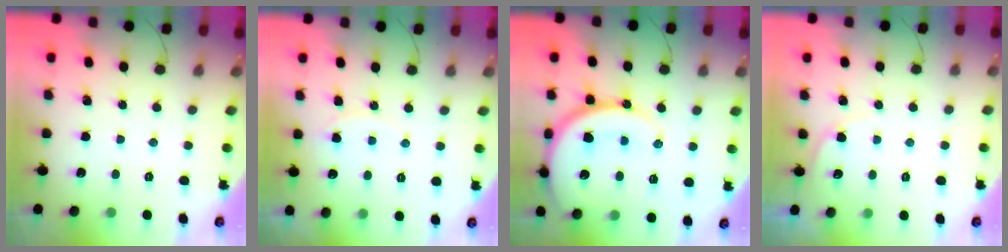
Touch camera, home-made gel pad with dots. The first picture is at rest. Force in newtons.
{"total": 6.2, "press": 6.2, "slide": 0.6}
{"total": 16.9, "press": 16.8, "slide": 1.8}
{"total": 3.8, "press": 3.8, "slide": 0.4}